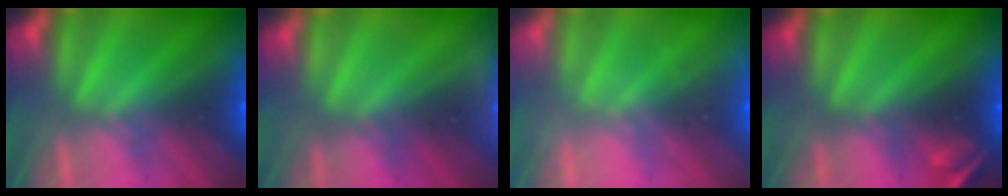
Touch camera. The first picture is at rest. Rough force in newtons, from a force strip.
{"total": 3.3}
{"total": 2.1}
{"total": 2.1}